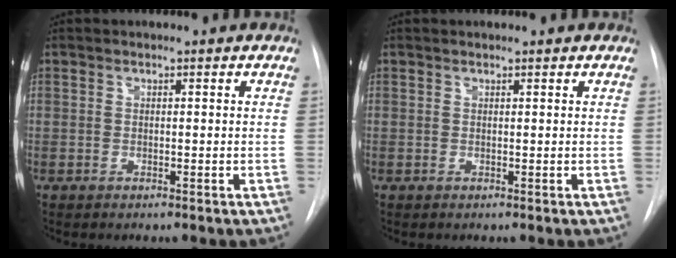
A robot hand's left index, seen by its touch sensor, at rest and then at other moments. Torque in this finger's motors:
{"motor_torque": [0.11, -0.09, -0.10, -0.01]}